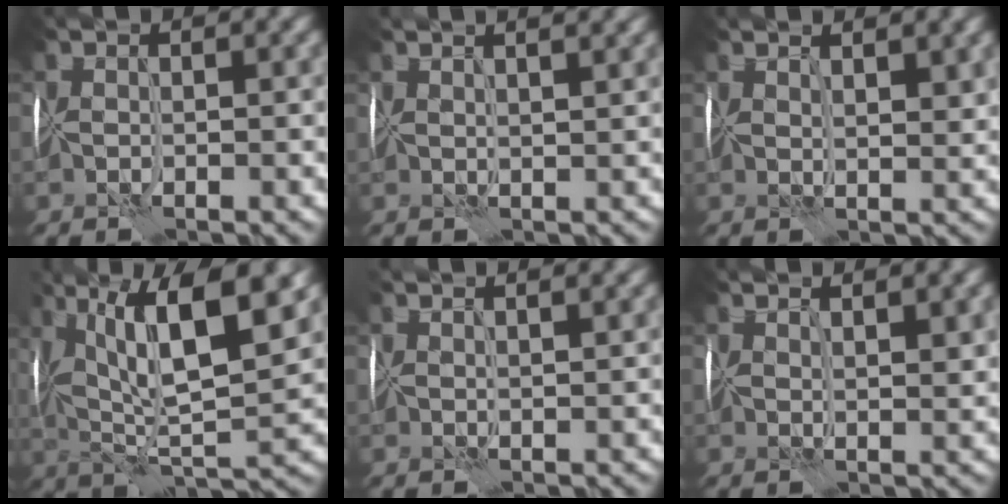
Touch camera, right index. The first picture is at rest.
{"total": 4.8, "force": [3.5, 1.7, 2.8], "torque": [-0.029, 0.035, 0.038]}
{"total": 3.4, "force": [2.5, 1.0, 2.2], "torque": [-0.025, 0.007, 0.046]}
{"total": 10.8, "force": [5.3, 2.8, 9.0], "torque": [-0.152, 0.018, 0.097]}
{"total": 3.3, "force": [2.6, 0.9, 1.7], "torque": [-0.011, 0.012, 0.035]}
{"total": 3.1, "force": [2.4, 0.7, 1.9], "torque": [-0.021, 0.007, 0.045]}